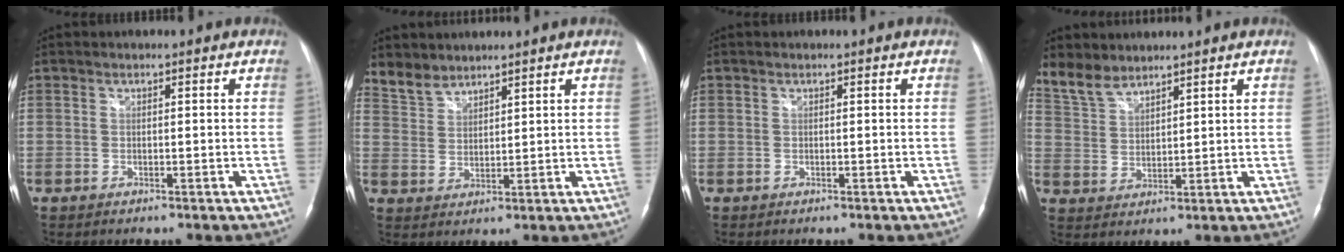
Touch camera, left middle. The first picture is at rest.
{"total": 4.3, "force": [4.0, 1.7, 0.1], "torque": [-0.004, 0.011, 0.086]}
{"total": 0.0}
{"total": 5.4, "force": [5.0, 1.8, 0.9], "torque": [-0.028, 0.011, 0.113]}